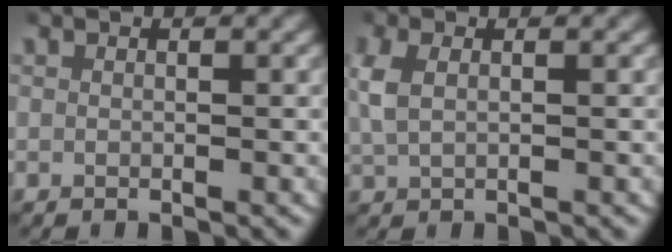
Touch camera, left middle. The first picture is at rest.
{"total": 2.9, "force": [0.7, 1.8, 2.1], "torque": [-0.063, -0.001, 0.018]}